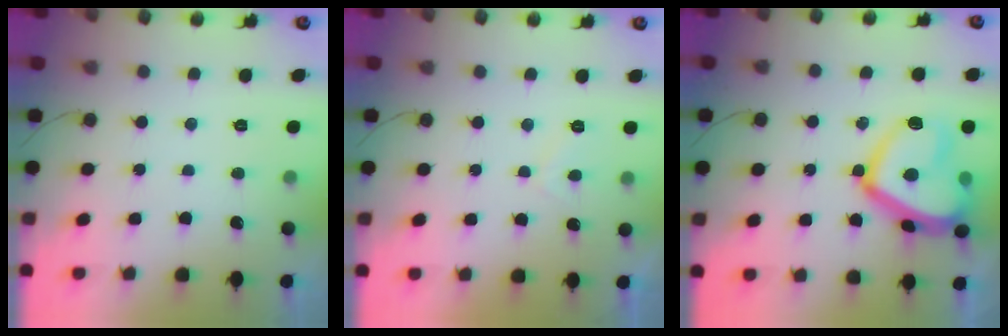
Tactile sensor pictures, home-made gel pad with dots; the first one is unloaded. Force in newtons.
{"total": 1.7, "press": 1.5, "slide": 0.8}
{"total": 18.0, "press": 17.9, "slide": 1.4}